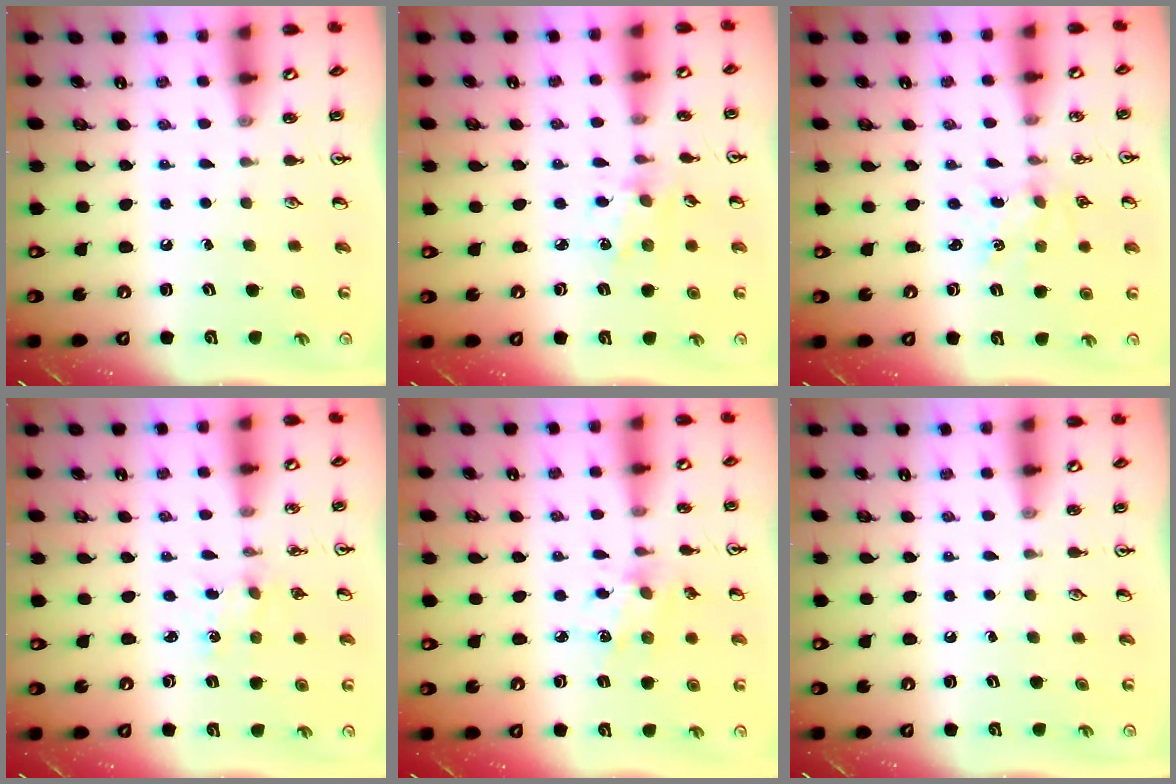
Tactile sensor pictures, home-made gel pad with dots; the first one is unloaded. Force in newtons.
{"total": 2.0, "press": 2.0, "slide": 0.4}
{"total": 2.3, "press": 2.3, "slide": 0.3}
{"total": 0.0}
{"total": 6.1, "press": 6.1, "slide": 0.3}
{"total": 0.0}